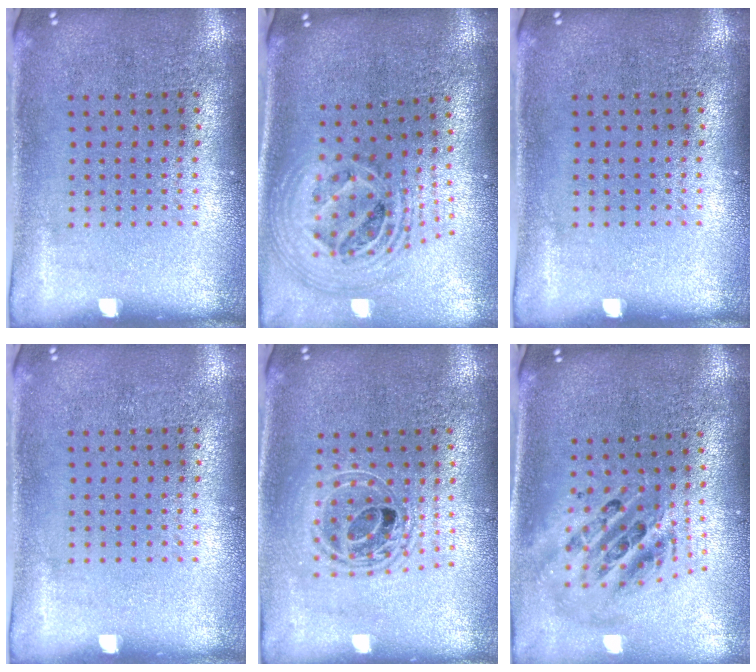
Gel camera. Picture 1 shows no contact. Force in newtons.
{"total": 2.5, "press": 1.8, "slide": 1.7}
{"total": 0.0}
{"total": 0.0}
{"total": 1.7, "press": 1.4, "slide": 0.9}
{"total": 2.4, "press": 1.7, "slide": 1.6}